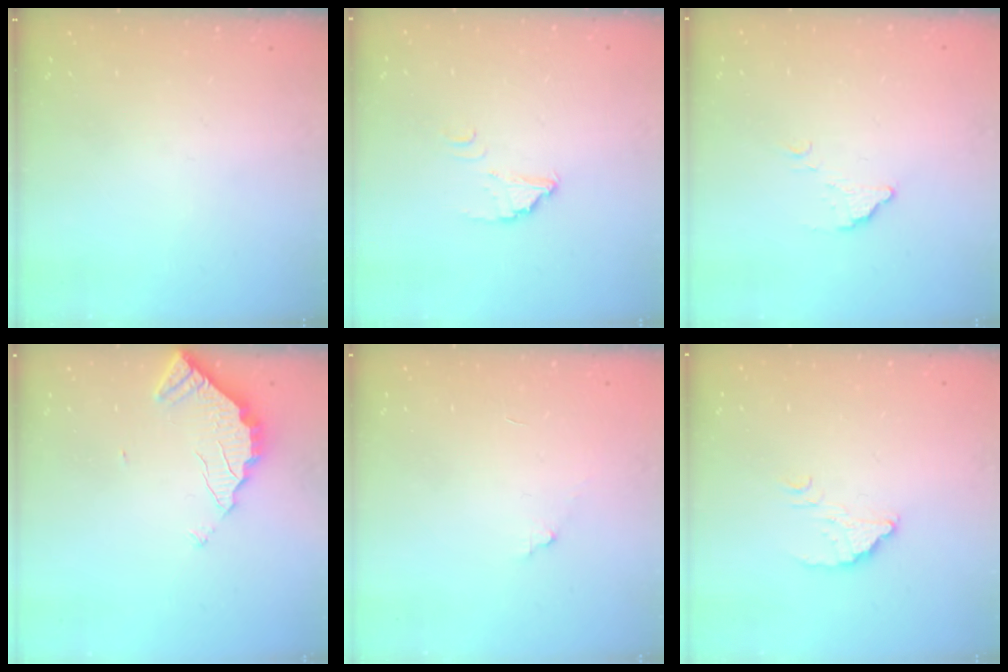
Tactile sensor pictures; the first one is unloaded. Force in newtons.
{"total": 3.4, "press": 3.4, "slide": 0.2}
{"total": 4.6, "press": 4.6, "slide": 0.1}
{"total": 3.3, "press": 3.3, "slide": 0.3}
{"total": 4.7, "press": 4.7, "slide": 0.3}
{"total": 3.3, "press": 3.3, "slide": 0.1}